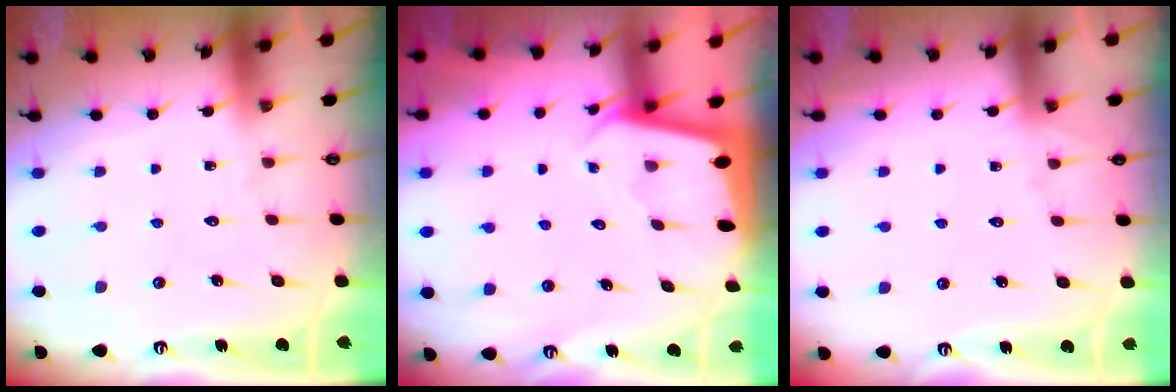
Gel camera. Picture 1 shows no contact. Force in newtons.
{"total": 1.9, "press": 1.9, "slide": 0.1}
{"total": 5.7, "press": 5.7, "slide": 0.7}